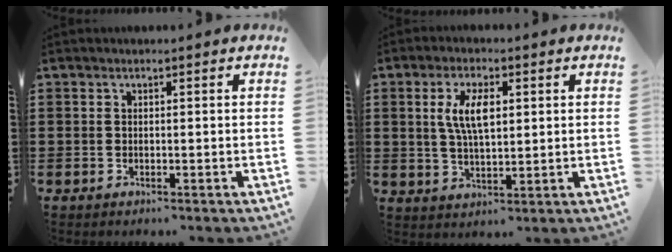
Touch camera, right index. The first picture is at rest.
{"total": 6.5, "force": [1.5, 2.6, 5.8], "torque": [-0.120, 0.008, 0.025]}